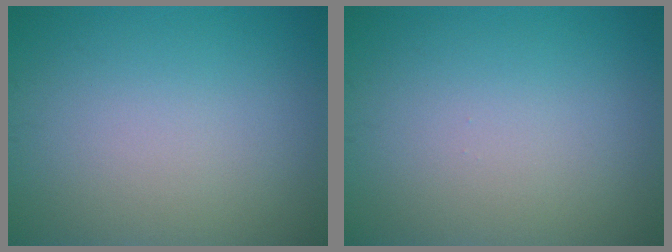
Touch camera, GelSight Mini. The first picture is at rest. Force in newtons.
{"total": 0.0}